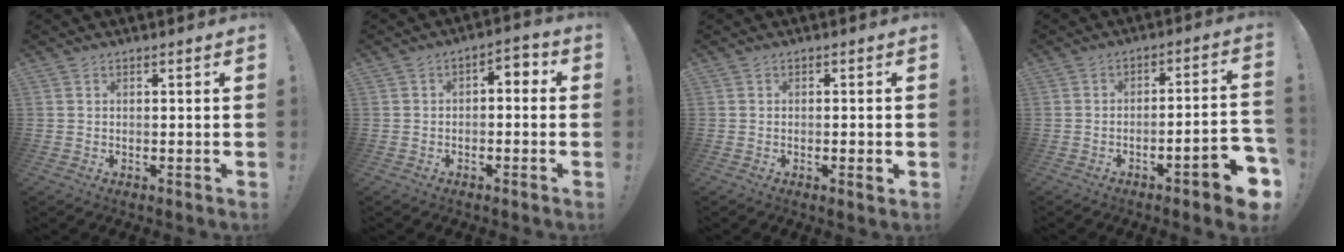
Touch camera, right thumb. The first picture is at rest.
{"total": 3.7, "force": [-2.3, 2.0, 2.2], "torque": [-0.017, 0.012, -0.046]}
{"total": 1.7, "force": [-0.3, 0.5, 1.6], "torque": [-0.015, 0.000, -0.006]}
{"total": 7.8, "force": [-4.6, 0.9, 6.2], "torque": [-0.080, 0.020, -0.077]}